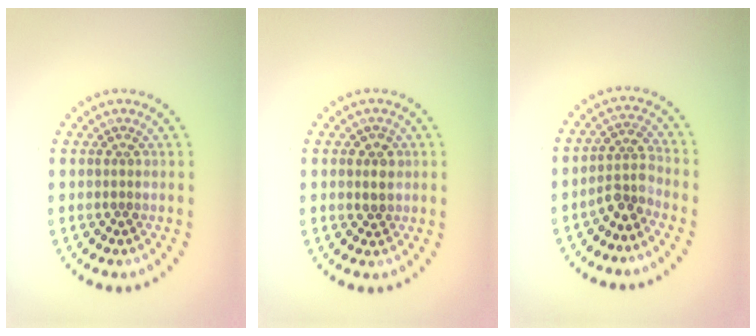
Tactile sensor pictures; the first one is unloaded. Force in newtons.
{"total": 1.8, "press": 1.8, "slide": 0.5}
{"total": 2.8, "press": 2.0, "slide": 1.9}